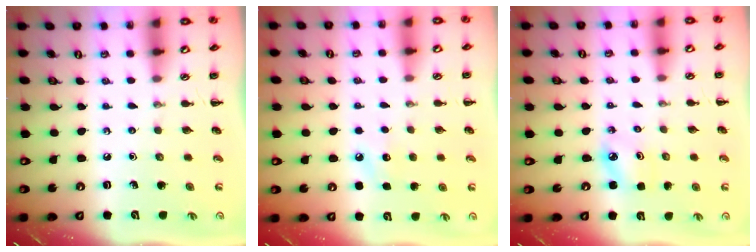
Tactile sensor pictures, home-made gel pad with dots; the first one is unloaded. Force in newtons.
{"total": 6.0, "press": 5.8, "slide": 1.6}
{"total": 3.1, "press": 3.0, "slide": 0.5}